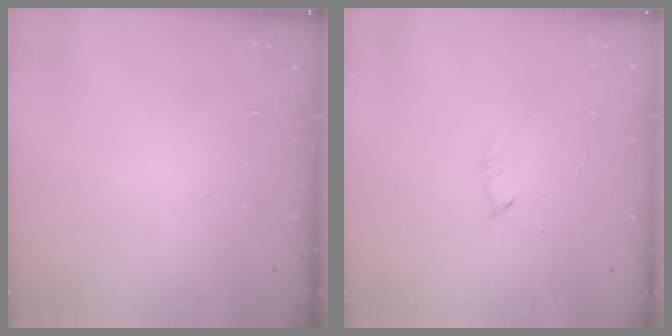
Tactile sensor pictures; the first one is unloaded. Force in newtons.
{"total": 3.2, "press": 3.2, "slide": 0.7}